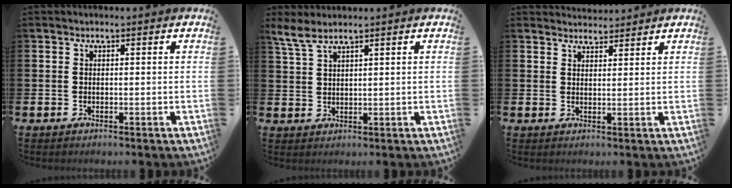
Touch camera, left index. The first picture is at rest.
{"total": 3.4, "force": [2.9, 0.6, 1.7], "torque": [-0.047, -0.004, 0.054]}
{"total": 2.8, "force": [2.7, 0.6, -0.3], "torque": [0.009, -0.017, 0.049]}